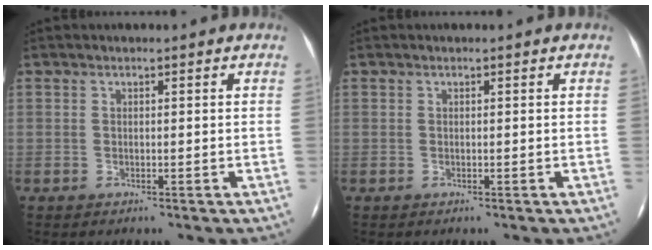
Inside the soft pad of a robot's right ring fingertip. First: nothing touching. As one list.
[{"total": 0.0}]